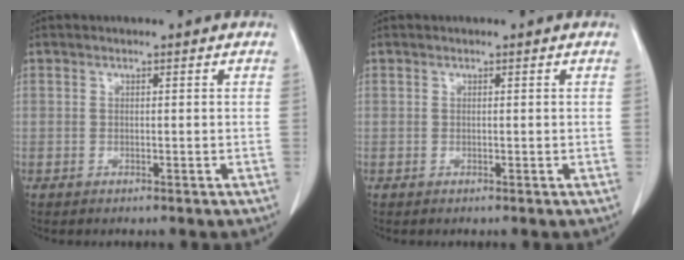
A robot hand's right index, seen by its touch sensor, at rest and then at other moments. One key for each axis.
{"total": 0.0}